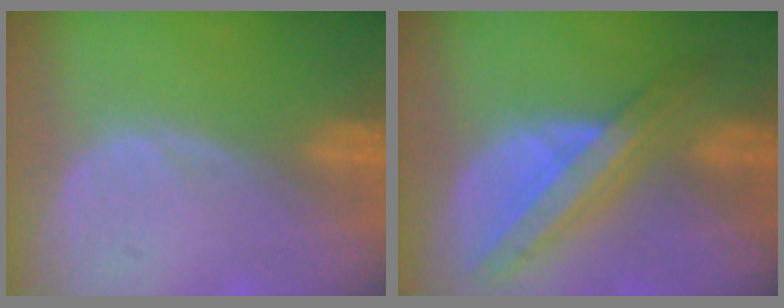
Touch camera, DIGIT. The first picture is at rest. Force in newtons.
{"total": 8.4, "press": 7.1, "slide": 4.5}